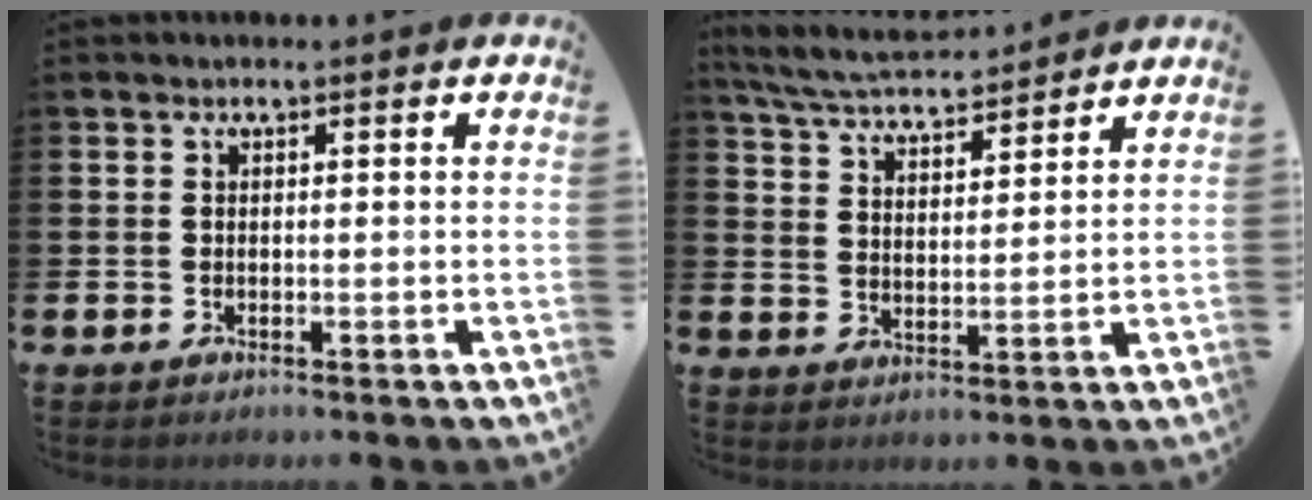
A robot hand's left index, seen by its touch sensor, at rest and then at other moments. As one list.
[{"total": 5.6, "force": [5.4, 0.6, 1.2], "torque": [-0.047, -0.031, 0.095]}]